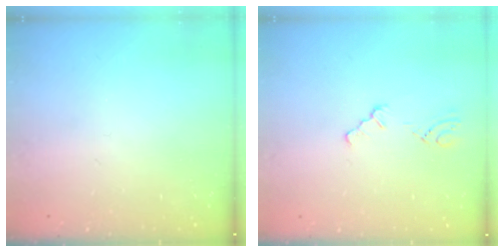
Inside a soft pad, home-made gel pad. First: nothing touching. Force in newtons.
{"total": 1.8, "press": 1.8, "slide": 0.3}